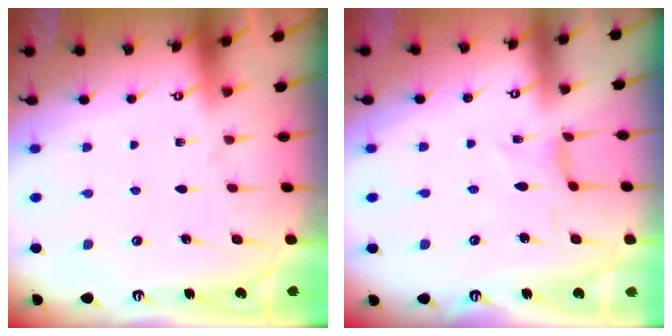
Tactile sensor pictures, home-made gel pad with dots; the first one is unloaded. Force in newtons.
{"total": 0.9, "press": 0.9, "slide": 0.2}